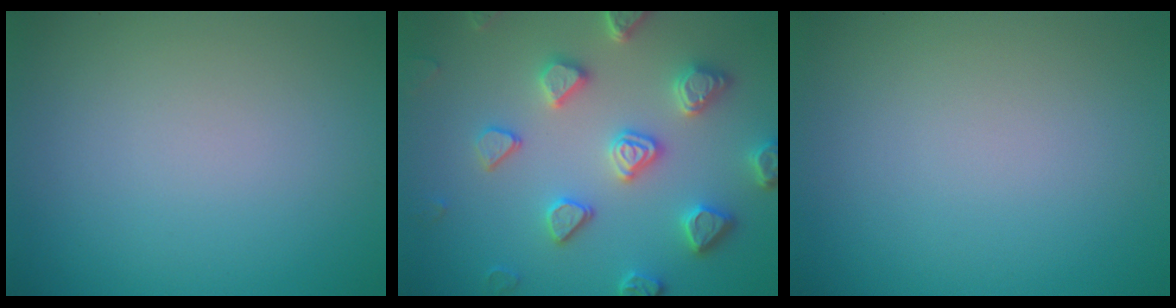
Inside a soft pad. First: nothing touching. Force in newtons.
{"total": 5.3, "press": 4.8, "slide": 2.2}
{"total": 0.0}